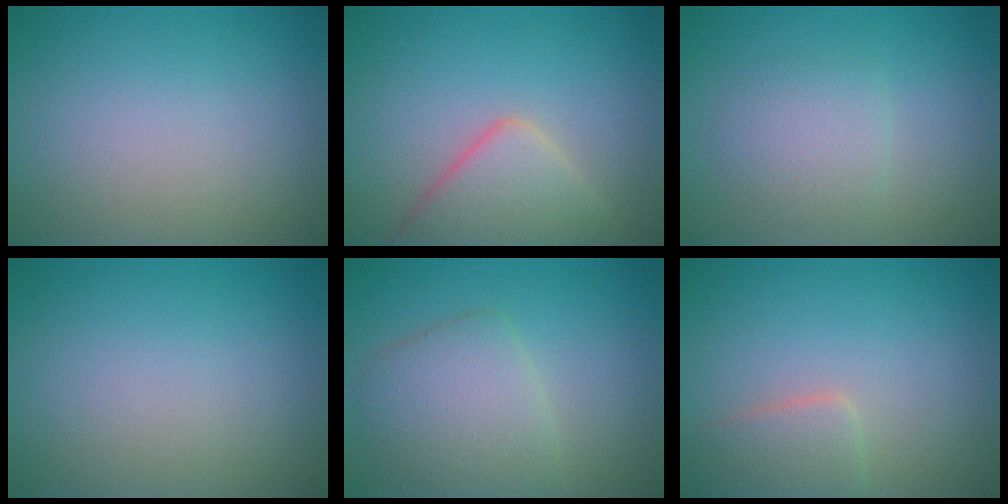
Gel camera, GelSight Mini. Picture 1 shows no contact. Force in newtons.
{"total": 5.0, "press": 5.0, "slide": 0.3}
{"total": 2.3, "press": 2.3, "slide": 0.1}
{"total": 0.0}
{"total": 4.4, "press": 4.4, "slide": 0.1}
{"total": 2.6, "press": 2.5, "slide": 0.3}